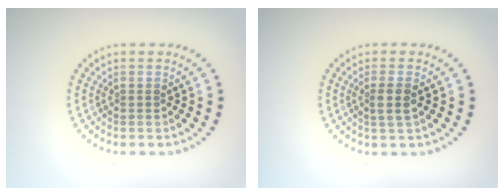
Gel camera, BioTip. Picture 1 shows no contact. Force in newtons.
{"total": 1.9, "press": 1.7, "slide": 0.8}